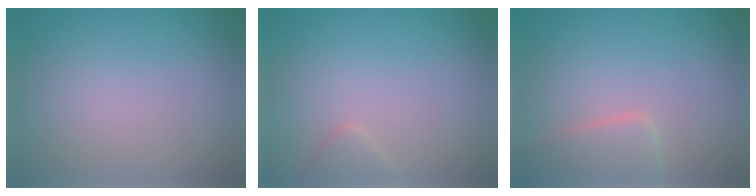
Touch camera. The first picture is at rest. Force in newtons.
{"total": 1.2, "press": 1.2, "slide": 0.1}
{"total": 2.9, "press": 2.9, "slide": 0.3}